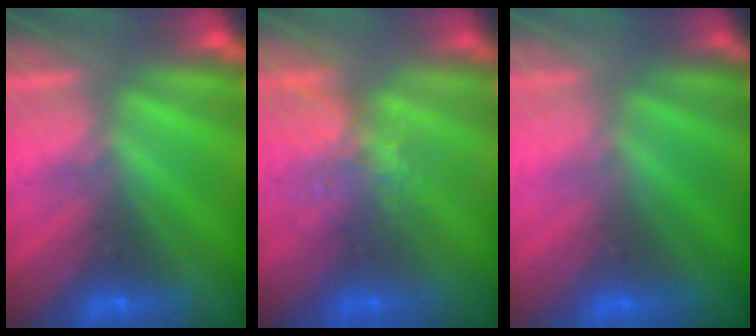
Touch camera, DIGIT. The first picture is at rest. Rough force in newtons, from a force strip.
{"total": 3.6}
{"total": 2.8}